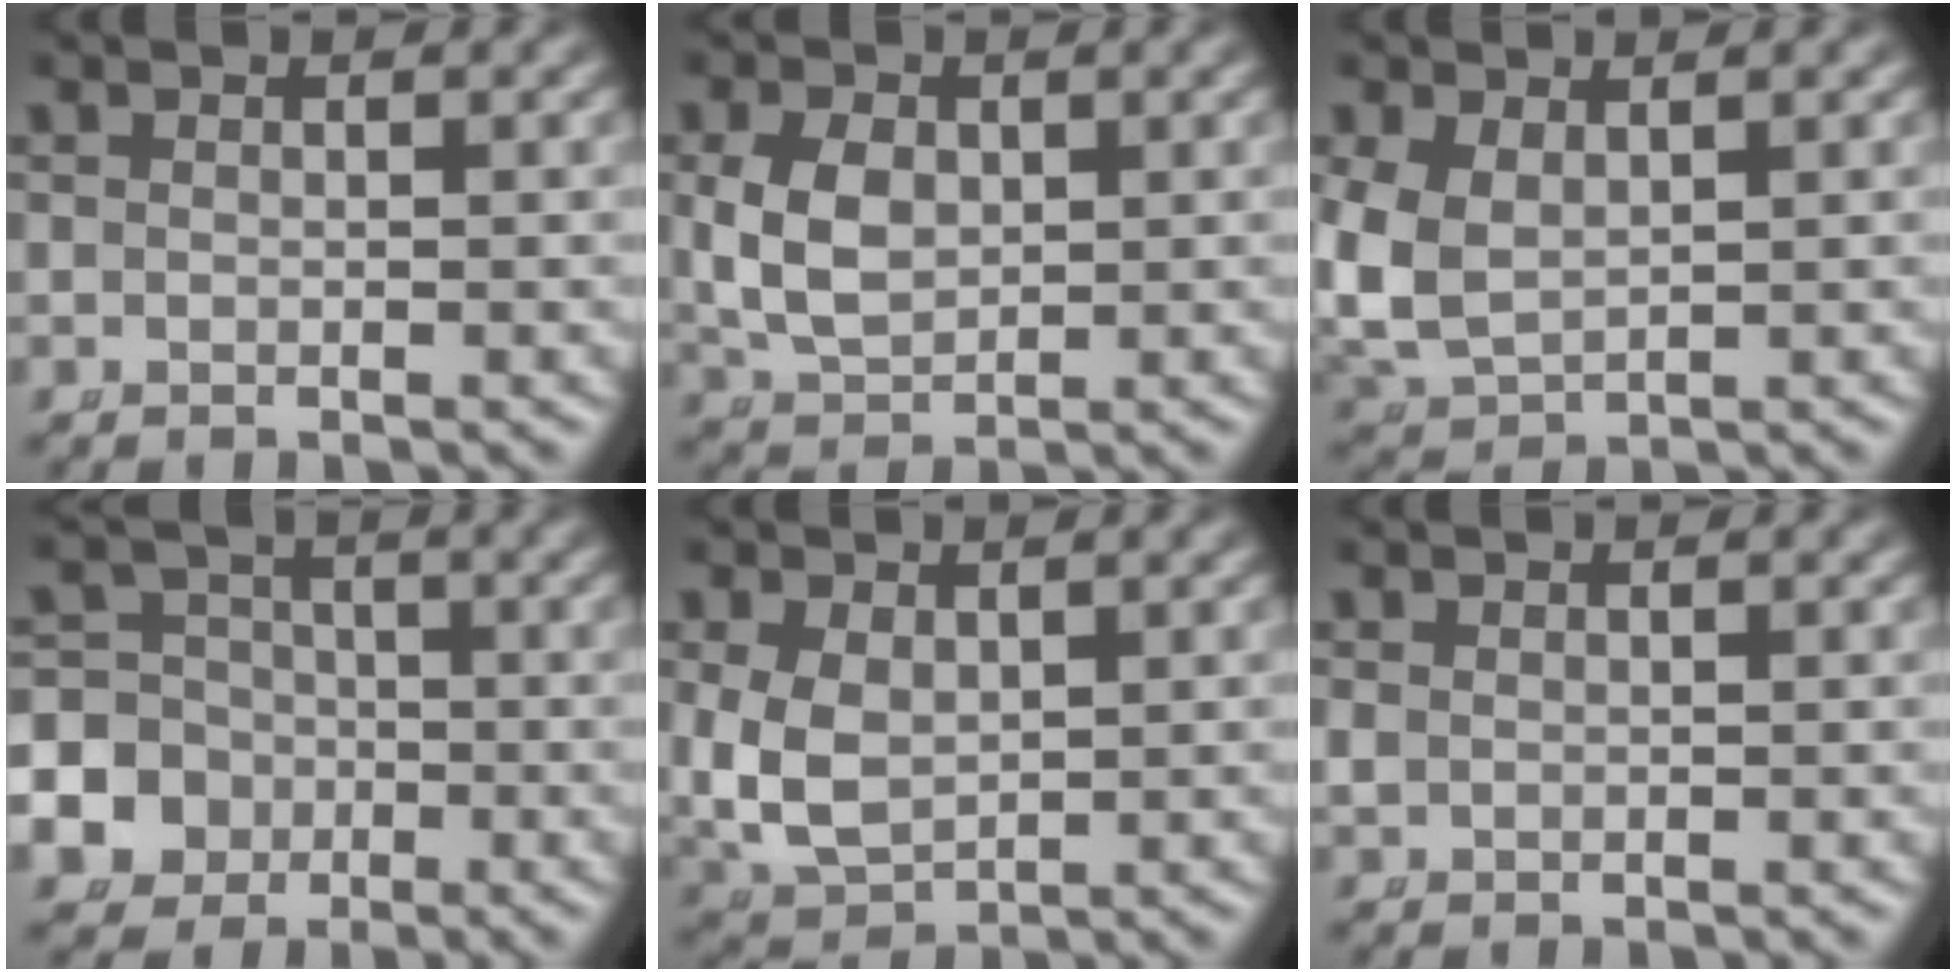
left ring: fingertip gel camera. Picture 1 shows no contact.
{"total": 4.5, "force": [0.2, 3.3, 3.0], "torque": [-0.077, -0.018, 0.021]}
{"total": 6.5, "force": [-0.1, 5.6, 3.3], "torque": [-0.122, -0.032, 0.017]}
{"total": 13.1, "force": [-4.0, 12.2, 2.7], "torque": [-0.097, -0.058, -0.069]}
{"total": 6.3, "force": [-0.4, 5.3, 3.3], "torque": [-0.106, -0.034, 0.015]}
{"total": 0.9, "force": [0.0, 0.9, 0.4], "torque": [-0.021, -0.009, 0.007]}